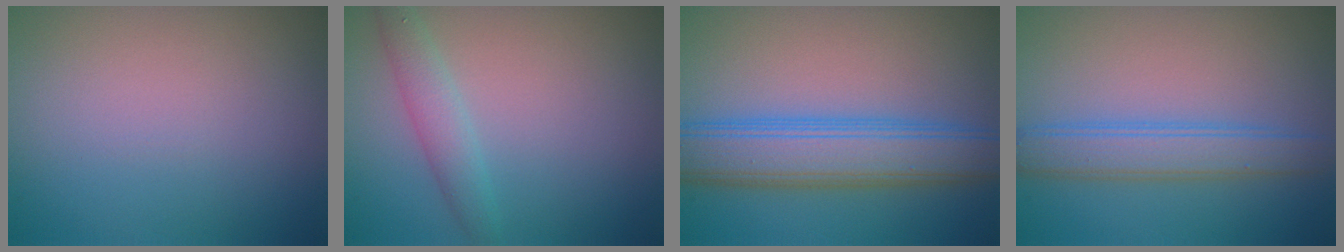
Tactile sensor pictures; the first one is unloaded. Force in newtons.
{"total": 2.3, "press": 2.3, "slide": 0.0}
{"total": 8.1, "press": 8.1, "slide": 0.1}
{"total": 3.7, "press": 3.7, "slide": 0.1}